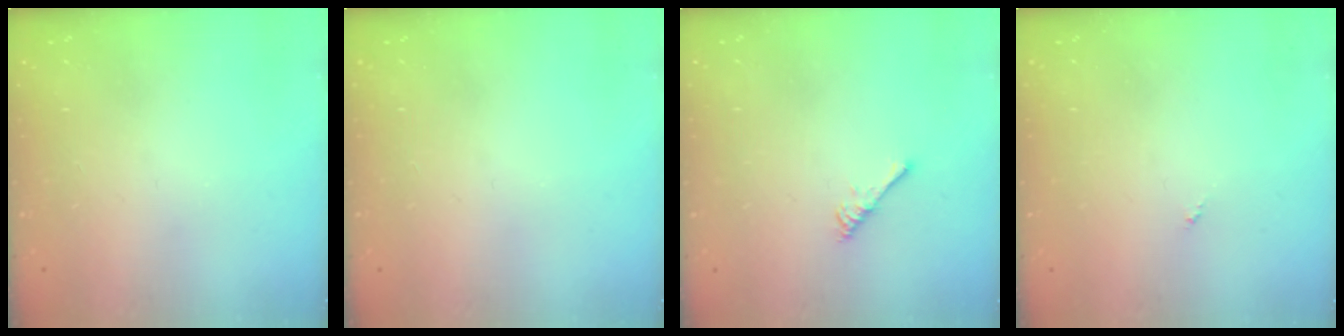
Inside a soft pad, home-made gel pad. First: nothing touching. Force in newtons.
{"total": 0.0}
{"total": 2.9, "press": 2.9, "slide": 0.5}
{"total": 0.0}